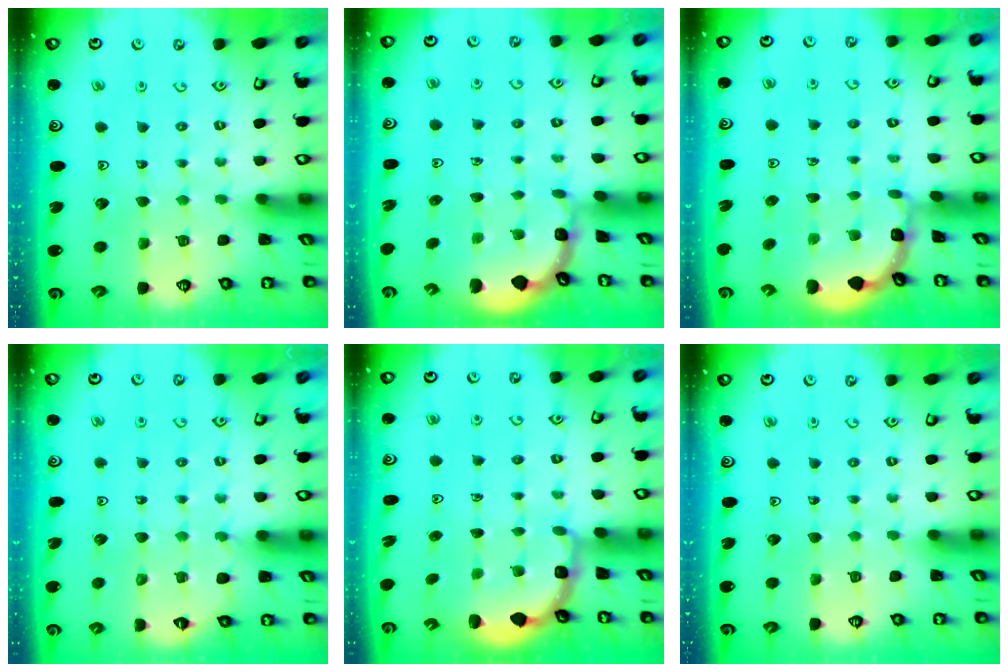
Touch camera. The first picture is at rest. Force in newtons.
{"total": 1.1, "press": 1.1, "slide": 0.1}
{"total": 1.8, "press": 1.8, "slide": 0.2}
{"total": 4.8, "press": 4.6, "slide": 1.3}
{"total": 2.9, "press": 2.5, "slide": 1.4}
{"total": 0.0}